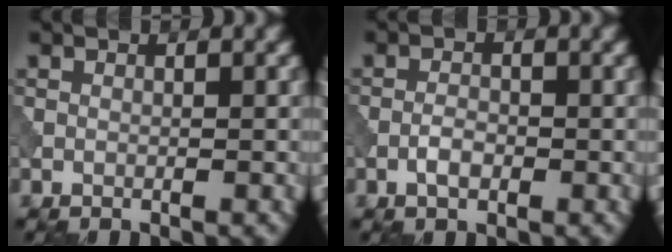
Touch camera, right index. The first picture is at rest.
{"total": 1.7, "force": [-0.7, 0.8, 1.3], "torque": [-0.024, 0.002, -0.018]}